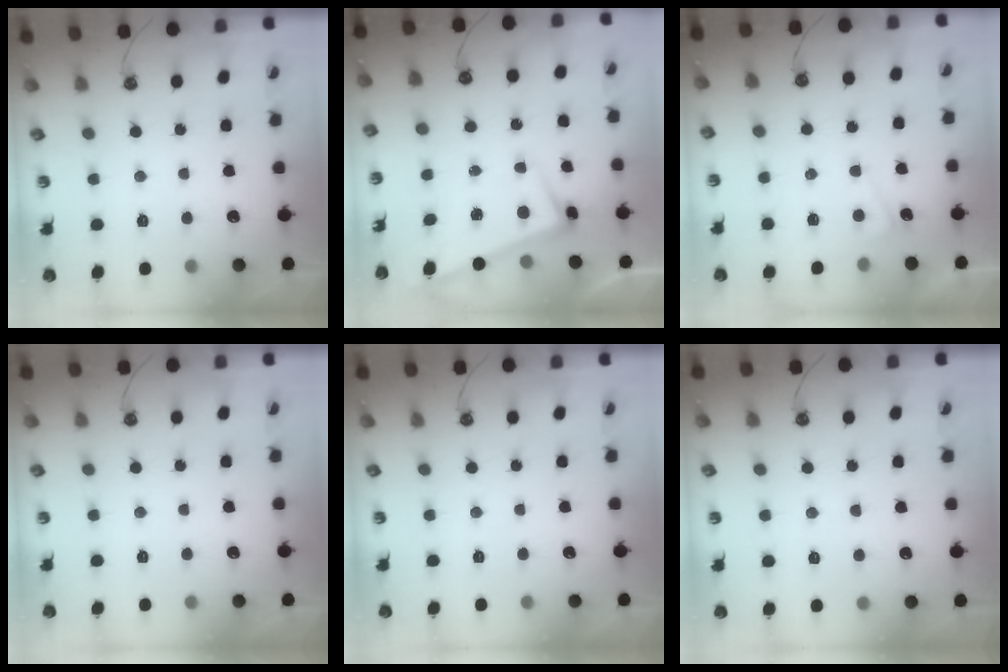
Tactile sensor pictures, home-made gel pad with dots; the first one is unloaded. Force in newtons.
{"total": 2.7, "press": 2.7, "slide": 0.7}
{"total": 2.6, "press": 2.6, "slide": 0.3}
{"total": 0.0}
{"total": 0.0}
{"total": 0.0}